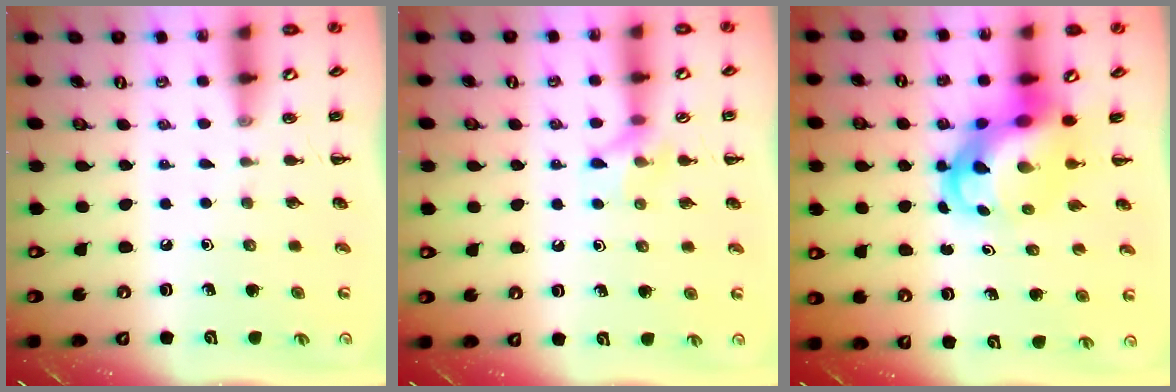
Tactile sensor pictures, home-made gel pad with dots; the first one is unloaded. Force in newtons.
{"total": 8.5, "press": 8.4, "slide": 1.5}
{"total": 7.3, "press": 7.0, "slide": 2.2}